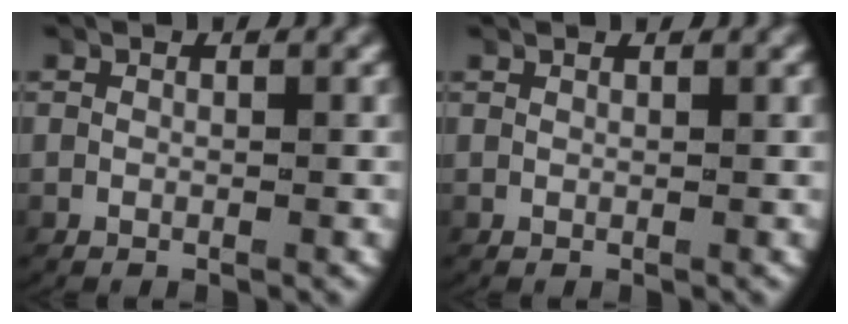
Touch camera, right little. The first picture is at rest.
{"total": 0.6, "force": [0.6, -0.2, 0.0], "torque": [0.001, 0.001, 0.010]}